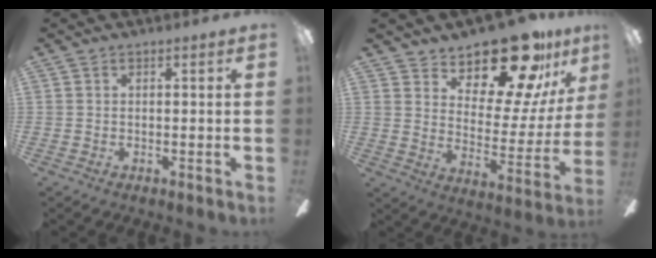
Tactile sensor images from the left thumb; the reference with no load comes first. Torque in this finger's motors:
{"motor_torque": [0.37, 0.41, 1.26, -1.51, 0.06]}